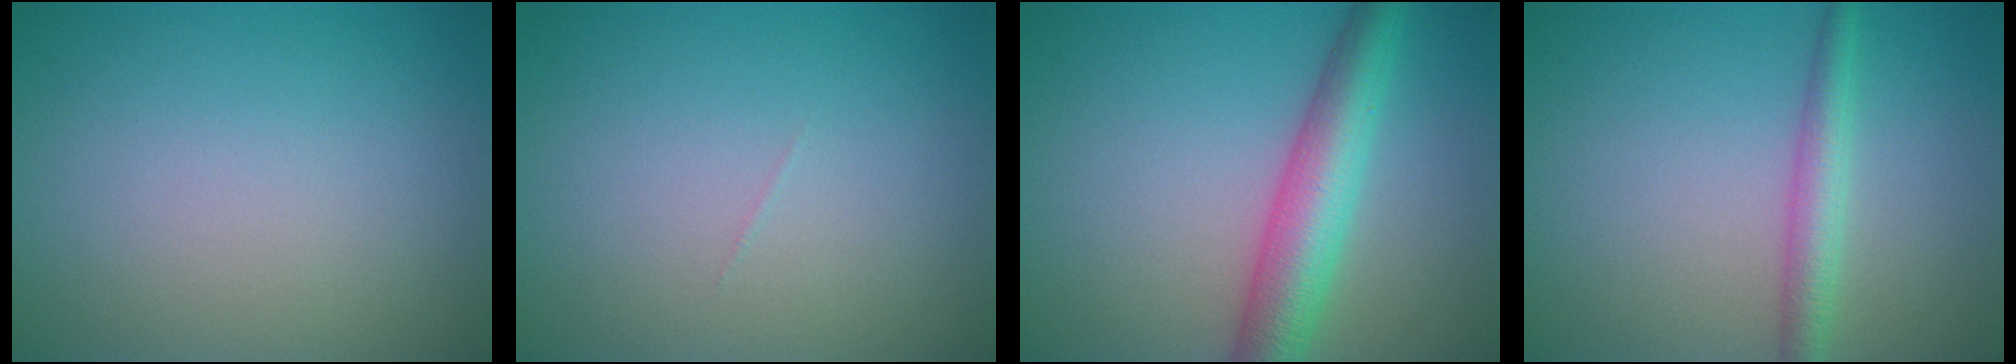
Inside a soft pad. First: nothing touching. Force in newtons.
{"total": 0.0}
{"total": 6.2, "press": 6.2, "slide": 0.2}
{"total": 2.7, "press": 2.7, "slide": 0.1}